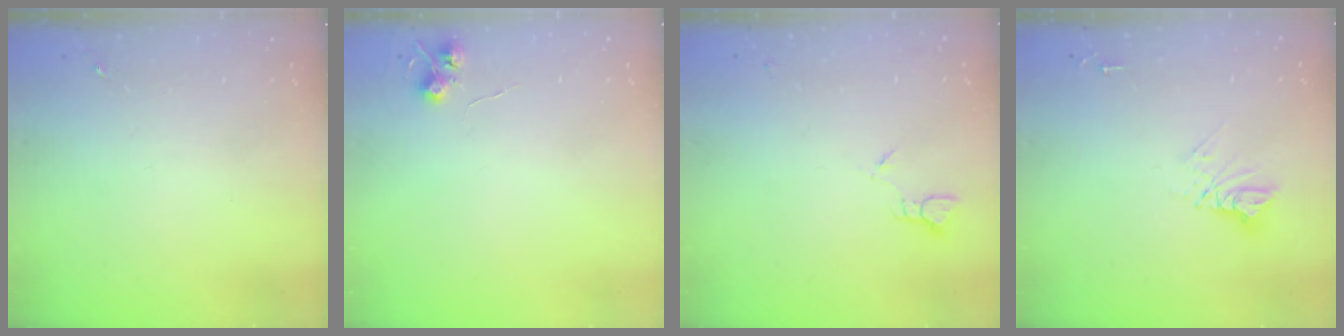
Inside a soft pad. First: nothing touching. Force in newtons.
{"total": 5.5, "press": 5.5, "slide": 0.5}
{"total": 2.0, "press": 2.0, "slide": 0.1}
{"total": 9.3, "press": 9.3, "slide": 0.8}